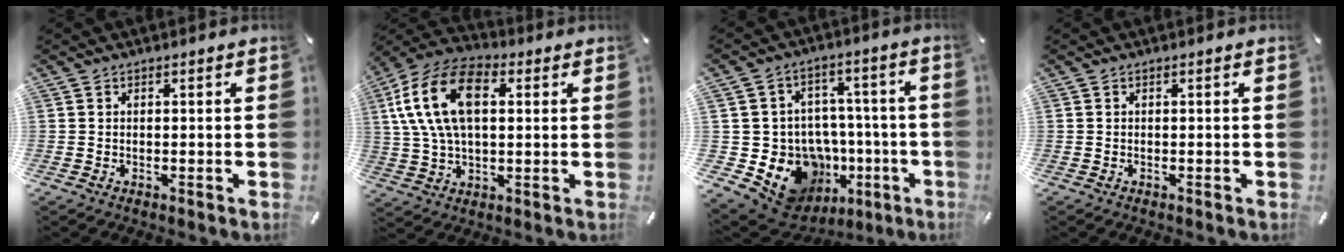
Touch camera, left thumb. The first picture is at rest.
{"total": 16.9, "force": [4.5, 10.2, 12.7], "torque": [-0.288, 0.013, 0.078]}
{"total": 15.4, "force": [-6.1, 12.7, 6.2], "torque": [-0.097, 0.026, -0.074]}
{"total": 0.0}